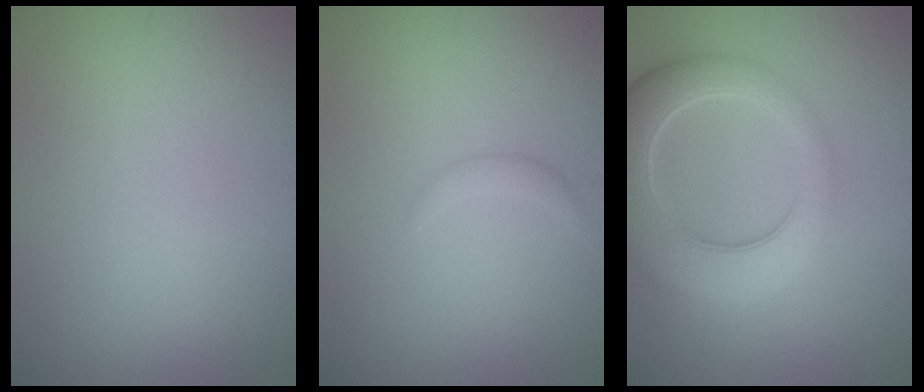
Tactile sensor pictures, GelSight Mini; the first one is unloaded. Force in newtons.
{"total": 0.8, "press": 0.8, "slide": 0.1}
{"total": 7.8, "press": 7.8, "slide": 0.7}